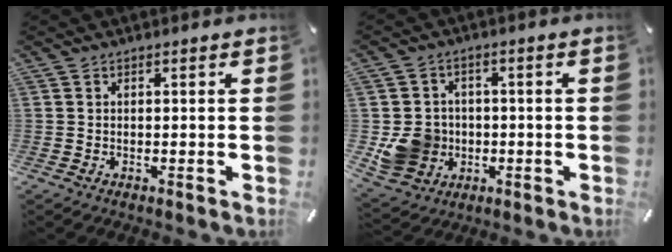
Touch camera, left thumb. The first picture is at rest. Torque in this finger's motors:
{"motor_torque": [0.86, 1.04, 0.09, 0.05, 0.08]}